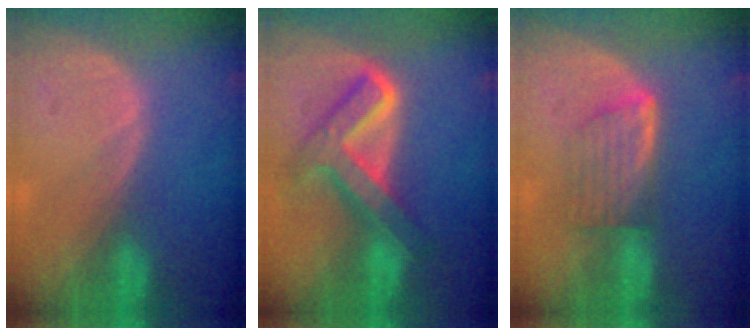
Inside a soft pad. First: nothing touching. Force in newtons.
{"total": 8.2, "press": 8.2, "slide": 0.7}
{"total": 5.7, "press": 5.3, "slide": 2.2}